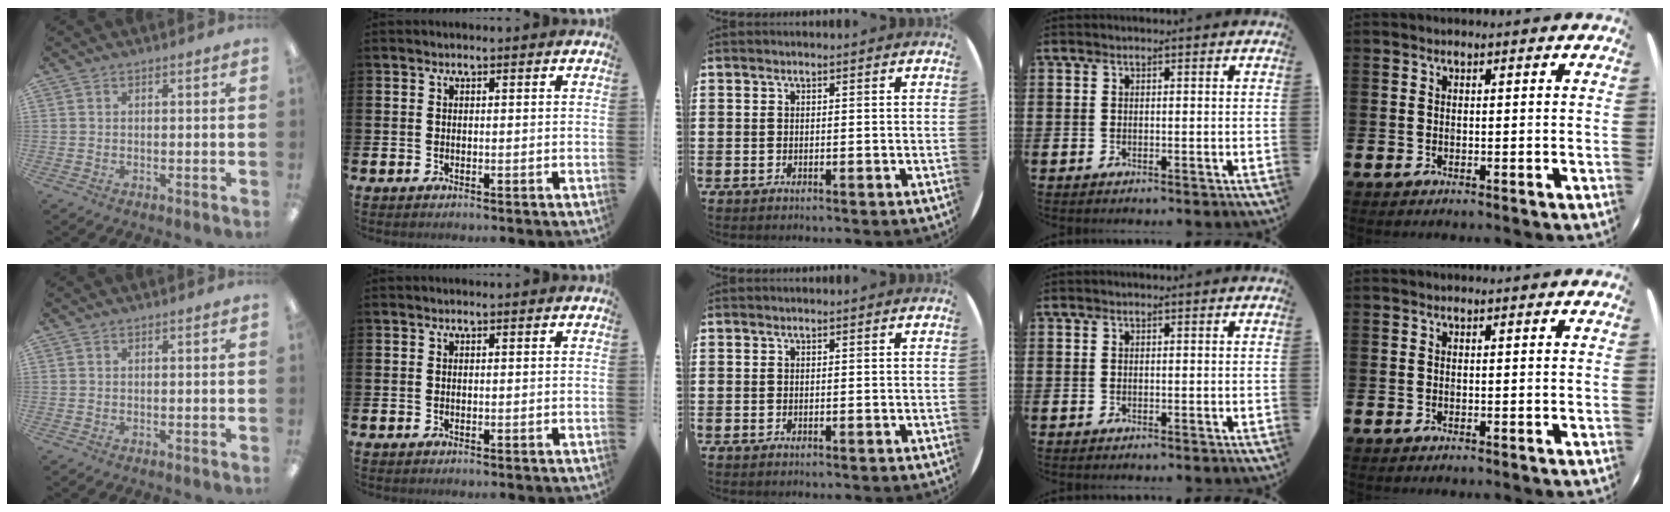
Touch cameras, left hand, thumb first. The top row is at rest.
{}